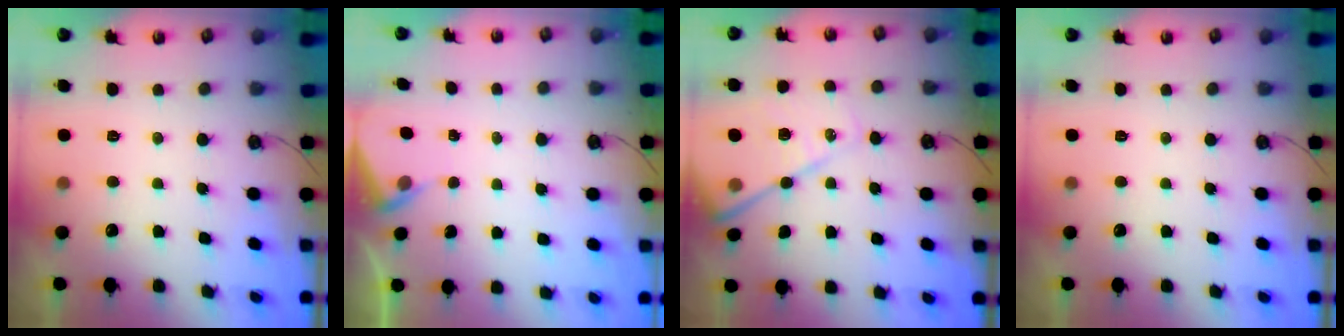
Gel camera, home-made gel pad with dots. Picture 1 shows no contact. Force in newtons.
{"total": 3.3, "press": 3.3, "slide": 0.5}
{"total": 15.0, "press": 14.9, "slide": 1.8}
{"total": 0.0}